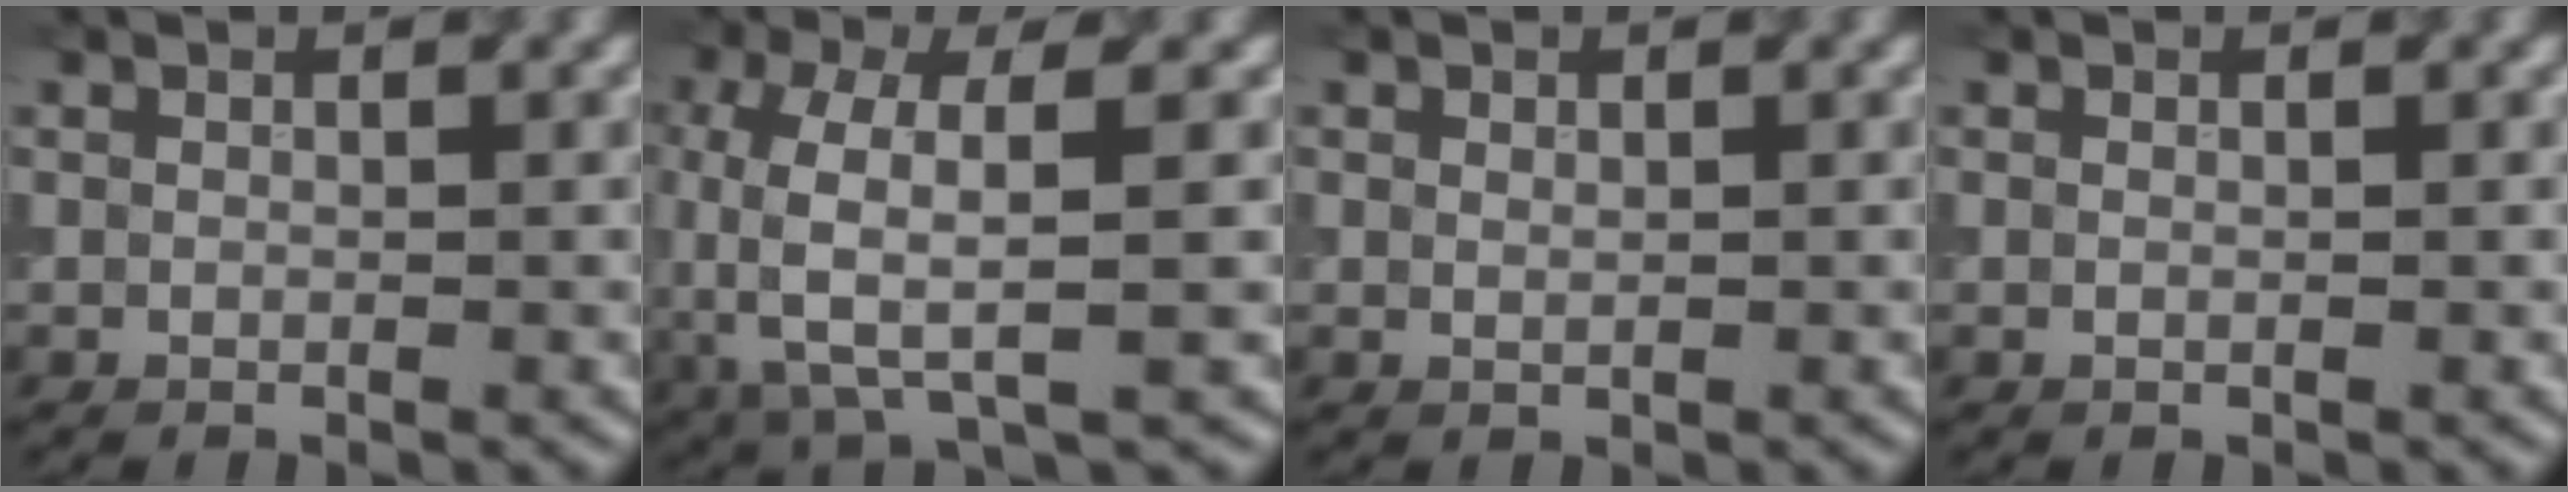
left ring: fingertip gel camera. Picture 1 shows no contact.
{"total": 7.2, "force": [-0.7, 2.7, 6.7], "torque": [-0.150, -0.001, -0.016]}
{"total": 0.6, "force": [0.3, 0.4, 0.3], "torque": [-0.004, -0.001, 0.005]}
{"total": 0.0}